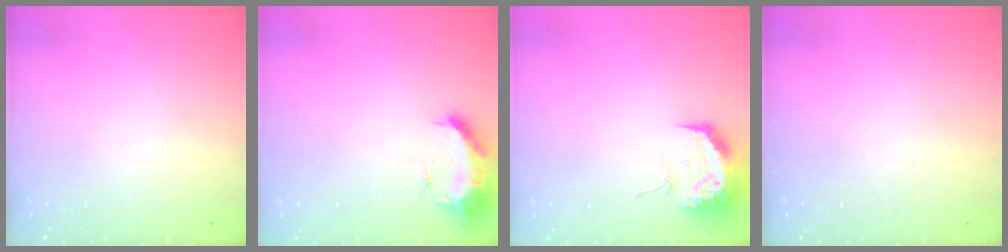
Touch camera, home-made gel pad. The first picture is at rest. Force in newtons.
{"total": 10.0, "press": 10.0, "slide": 0.4}
{"total": 17.9, "press": 13.8, "slide": 11.4}
{"total": 0.0}